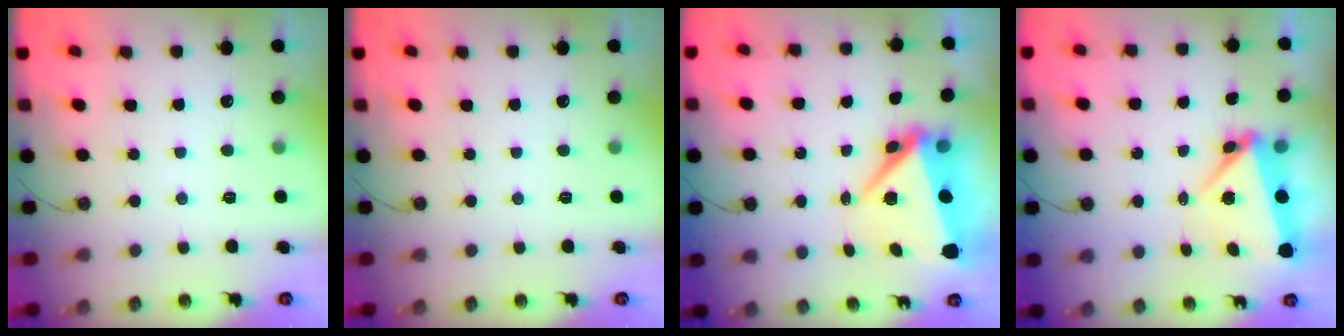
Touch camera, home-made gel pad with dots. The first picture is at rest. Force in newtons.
{"total": 0.0}
{"total": 9.1, "press": 9.0, "slide": 1.3}
{"total": 6.0, "press": 5.1, "slide": 3.3}